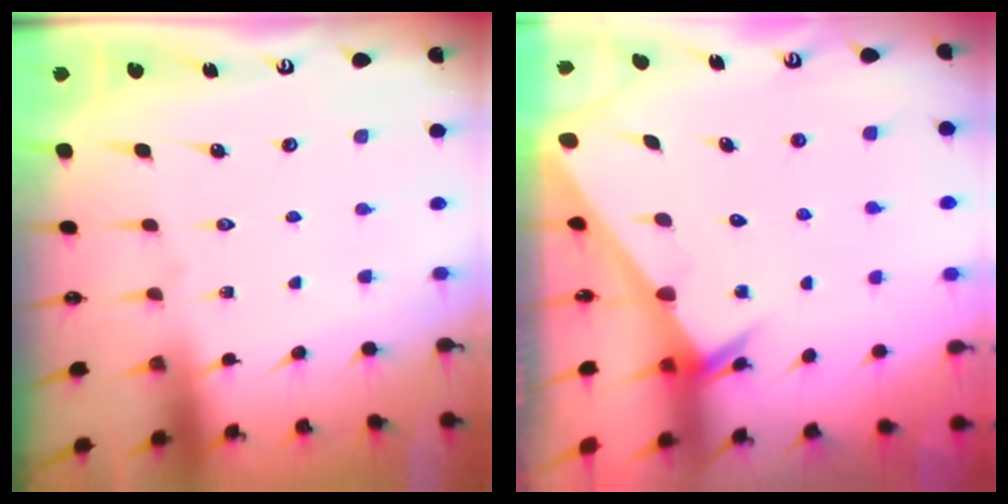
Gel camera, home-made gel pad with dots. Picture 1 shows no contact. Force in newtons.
{"total": 2.5, "press": 2.5, "slide": 0.1}